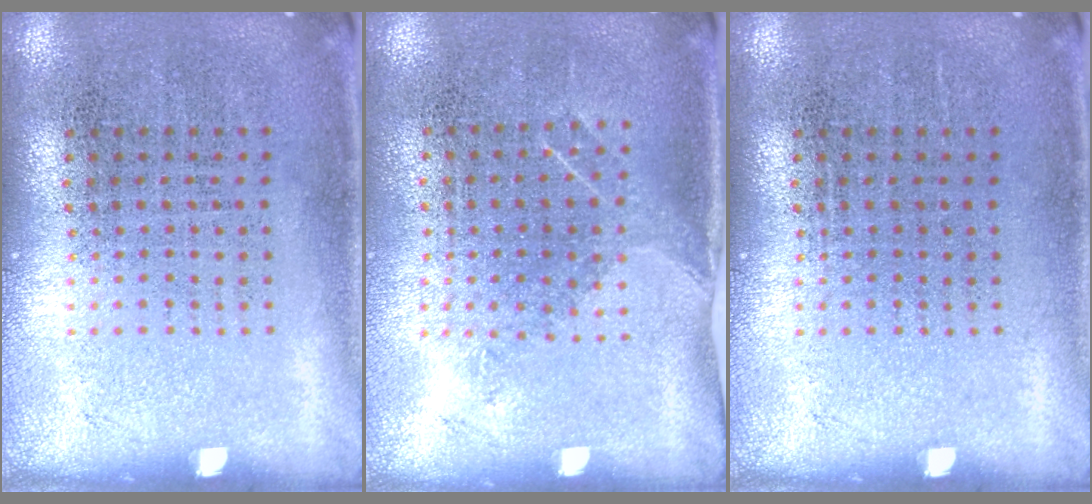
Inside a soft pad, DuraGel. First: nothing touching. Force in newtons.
{"total": 1.2, "press": 0.9, "slide": 0.7}
{"total": 0.0}